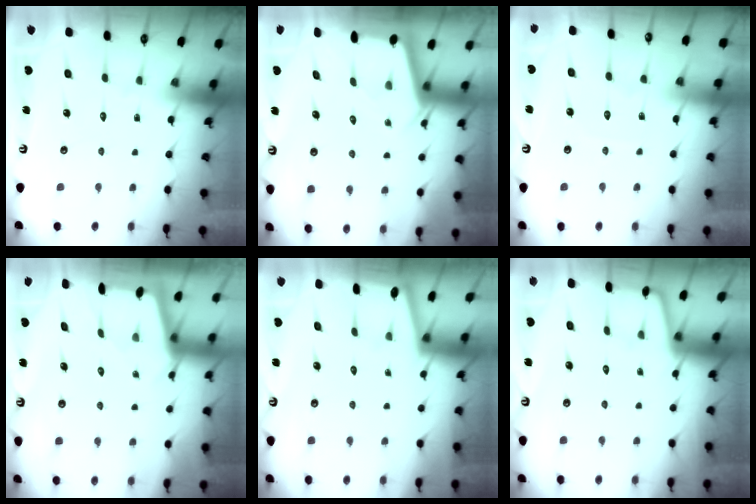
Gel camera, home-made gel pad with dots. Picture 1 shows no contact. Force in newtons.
{"total": 2.3, "press": 2.3, "slide": 0.3}
{"total": 2.9, "press": 2.9, "slide": 0.4}
{"total": 2.2, "press": 2.2, "slide": 0.3}
{"total": 0.0}
{"total": 2.3, "press": 2.3, "slide": 0.4}